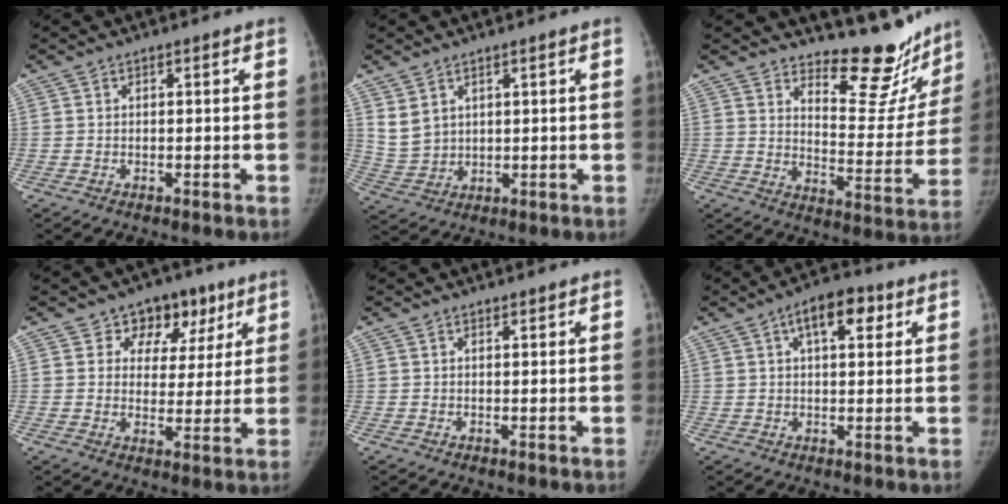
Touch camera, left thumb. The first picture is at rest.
{"total": 5.2, "force": [2.6, 3.8, 2.4], "torque": [-0.037, -0.014, 0.065]}
{"total": 15.0, "force": [13.5, 5.0, 4.4], "torque": [-0.006, -0.132, 0.180]}
{"total": 9.6, "force": [5.3, 7.3, 3.3], "torque": [0.007, -0.012, 0.075]}
{"total": 0.5, "force": [0.5, 0.2, 0.1], "torque": [-0.003, -0.004, 0.007]}
{"total": 8.0, "force": [3.4, 3.8, 6.2], "torque": [-0.069, 0.003, 0.045]}